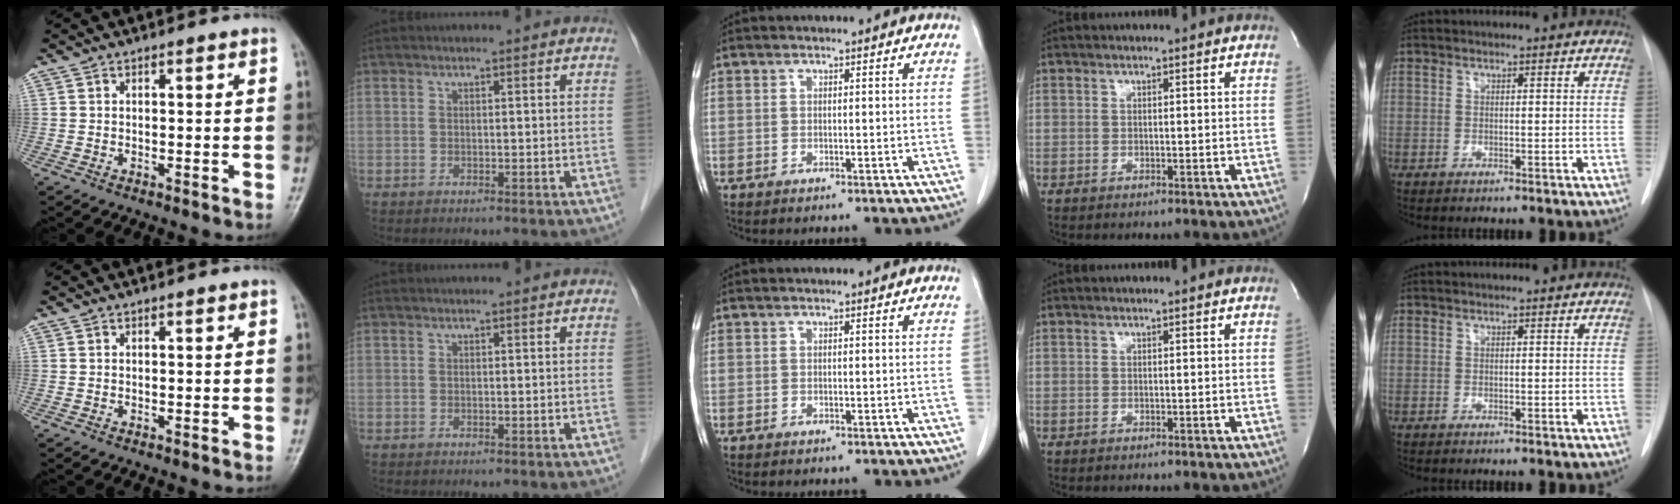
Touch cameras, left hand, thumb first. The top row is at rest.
{}